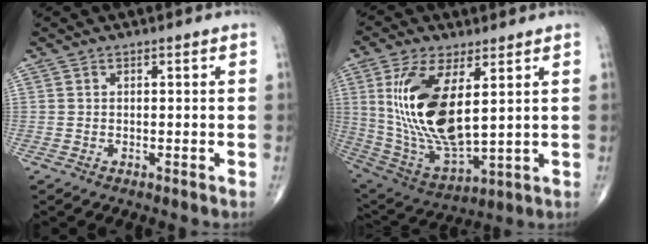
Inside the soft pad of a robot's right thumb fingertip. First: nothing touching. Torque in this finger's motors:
{"motor_torque": [-1.11, 2.27, 1.92, 0.85, 0.24]}